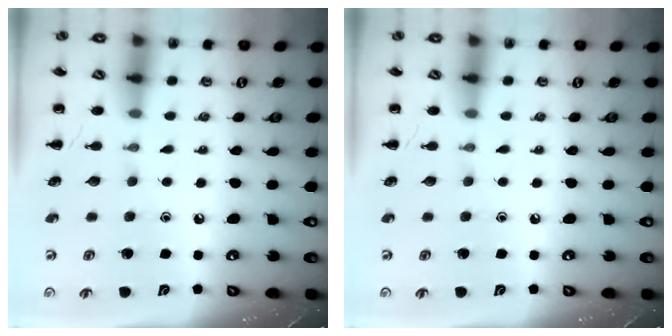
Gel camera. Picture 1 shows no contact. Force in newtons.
{"total": 0.0}